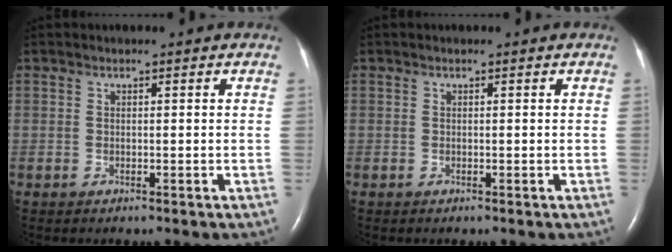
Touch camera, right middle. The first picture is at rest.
{"total": 0.0}